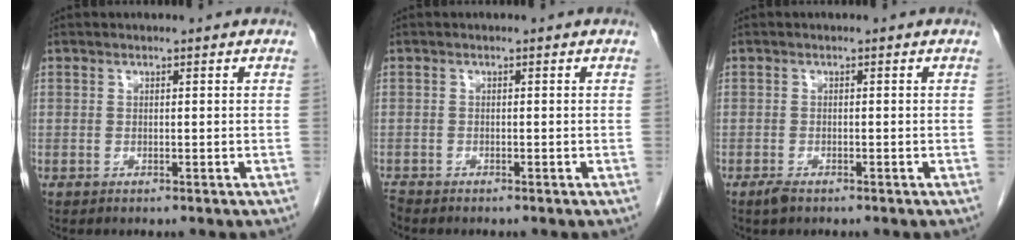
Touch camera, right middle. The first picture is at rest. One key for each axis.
{"total": 0.8, "fx": -0.8, "fy": -0.1, "fz": 0.0, "tx": -0.005, "ty": -0.005, "tz": -0.016}
{"total": 1.4, "fx": -1.0, "fy": 0.4, "fz": 0.8, "tx": -0.021, "ty": -0.003, "tz": -0.016}